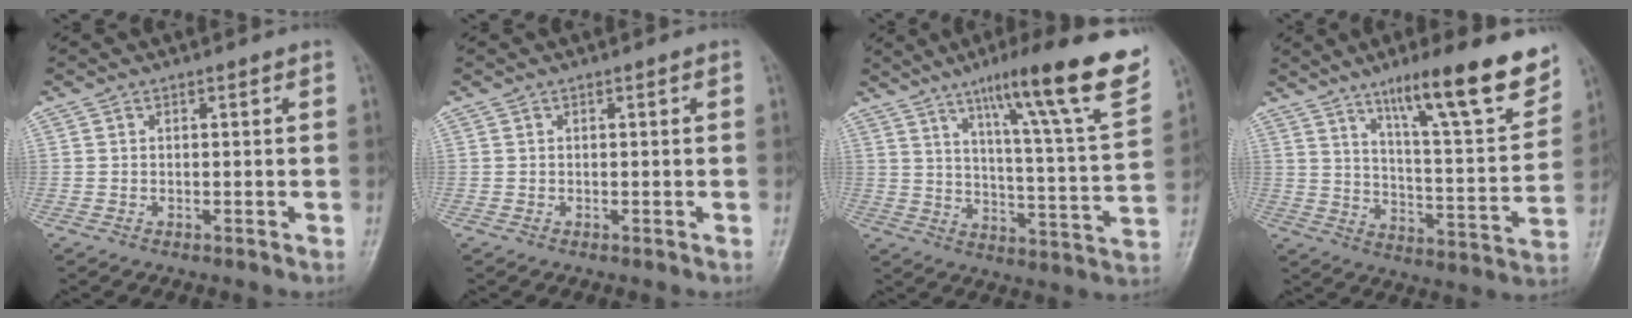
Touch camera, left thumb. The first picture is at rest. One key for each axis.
{"total": 0.0}
{"total": 21.6, "fx": 13.3, "fy": 1.5, "fz": 17.0, "tx": -0.221, "ty": -0.051, "tz": 0.191}
{"total": 19.6, "fx": 12.7, "fy": 3.3, "fz": 14.6, "tx": -0.187, "ty": -0.061, "tz": 0.199}